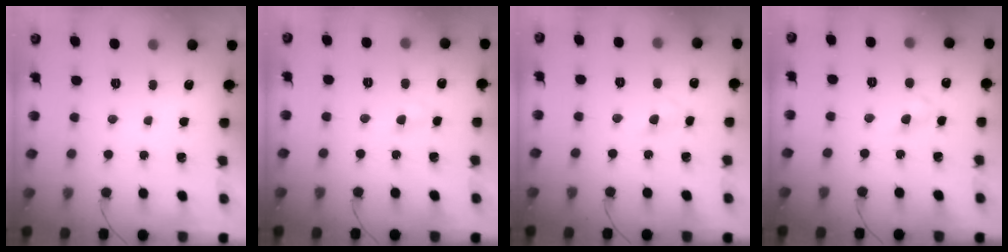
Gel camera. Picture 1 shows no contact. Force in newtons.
{"total": 2.7, "press": 2.5, "slide": 0.9}
{"total": 2.8, "press": 2.6, "slide": 1.1}
{"total": 3.0, "press": 2.7, "slide": 1.2}